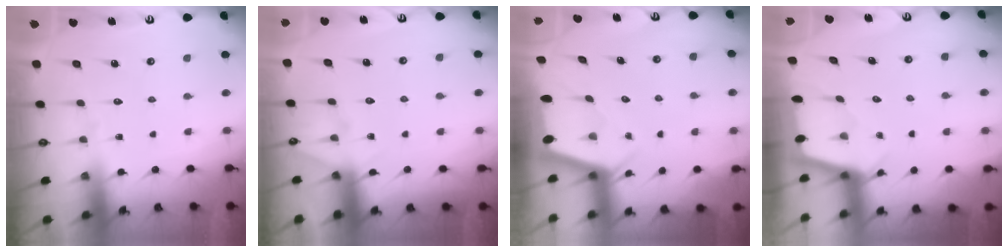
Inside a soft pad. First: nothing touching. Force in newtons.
{"total": 4.4, "press": 4.3, "slide": 0.6}
{"total": 2.2, "press": 2.2, "slide": 0.3}
{"total": 2.2, "press": 2.2, "slide": 0.3}